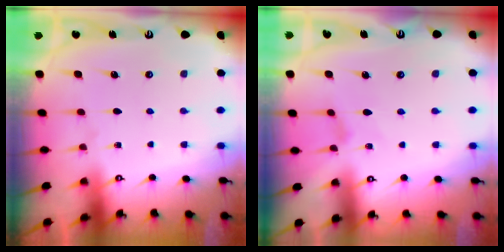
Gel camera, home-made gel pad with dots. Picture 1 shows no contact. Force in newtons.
{"total": 0.0}